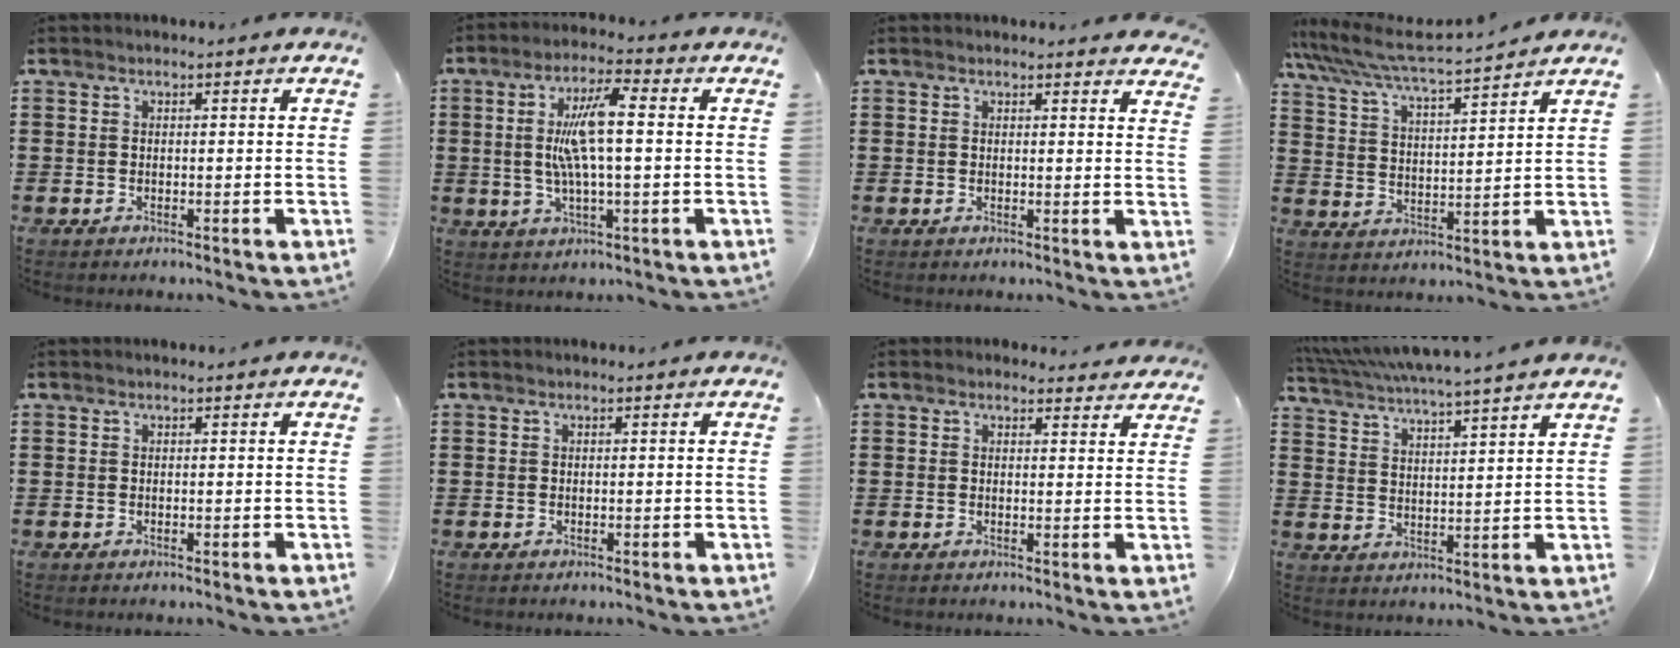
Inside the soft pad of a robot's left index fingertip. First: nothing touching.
{"total": 8.6, "force": [1.2, 1.9, 8.4], "torque": [-0.180, -0.001, 0.010]}
{"total": 1.7, "force": [1.7, 0.3, 0.1], "torque": [0.000, -0.001, 0.031]}
{"total": 6.1, "force": [5.8, -0.1, 2.1], "torque": [-0.066, -0.039, 0.094]}
{"total": 0.0}
{"total": 0.0}
{"total": 1.8, "force": [1.7, 0.6, -0.1], "torque": [0.003, -0.002, 0.031]}
{"total": 4.5, "force": [4.3, -0.8, 1.1], "torque": [-0.041, -0.029, 0.071]}